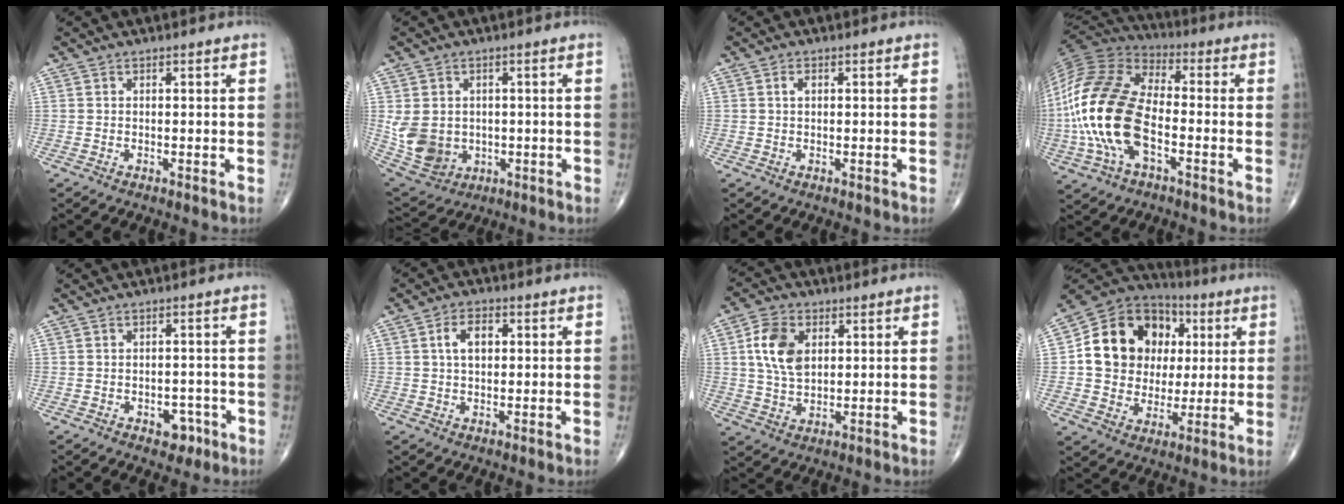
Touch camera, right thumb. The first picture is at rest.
{"total": 10.5, "force": [-0.2, 8.7, 5.9], "torque": [-0.102, 0.000, 0.022]}
{"total": 1.3, "force": [0.4, 0.7, 1.0], "torque": [-0.018, 0.005, 0.006]}
{"total": 21.5, "force": [-4.2, 11.5, 17.7], "torque": [-0.380, 0.019, -0.084]}
{"total": 3.7, "force": [-1.8, 2.6, 1.9], "torque": [-0.006, 0.014, -0.021]}
{"total": 5.2, "force": [1.2, 3.2, 4.0], "torque": [-0.063, 0.009, 0.016]}
{"total": 9.3, "force": [2.3, 6.0, 6.7], "torque": [-0.118, -0.003, 0.045]}
{"total": 18.8, "force": [3.2, 15.8, 9.7], "torque": [-0.131, 0.024, 0.062]}